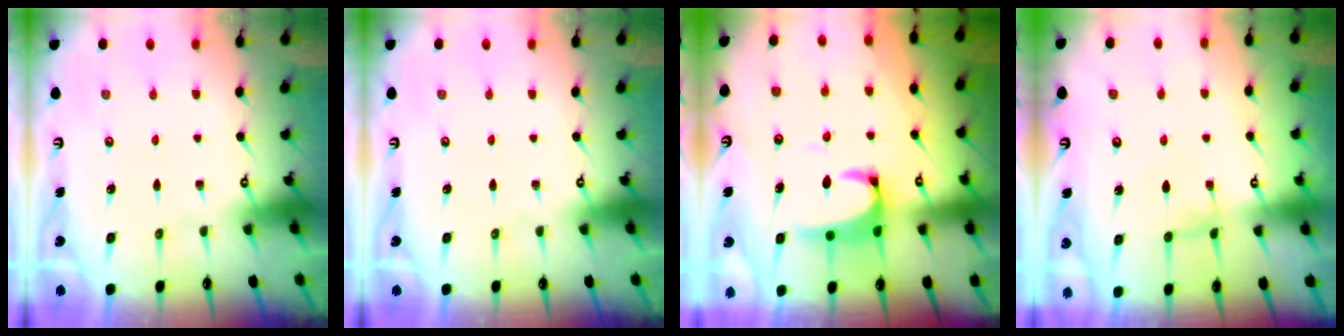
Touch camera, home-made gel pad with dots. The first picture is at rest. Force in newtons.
{"total": 0.0}
{"total": 2.1, "press": 1.9, "slide": 0.9}
{"total": 1.6, "press": 1.6, "slide": 0.3}